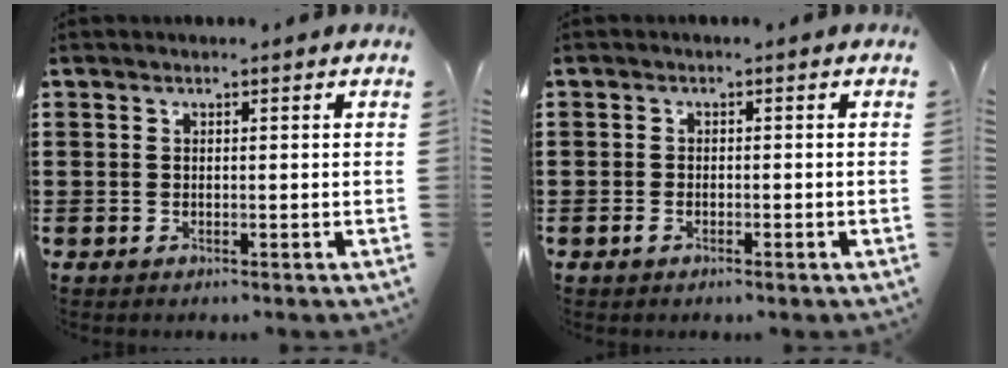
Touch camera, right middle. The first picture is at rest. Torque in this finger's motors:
{"motor_torque": [0.01, 0.00, 0.01, -0.01]}